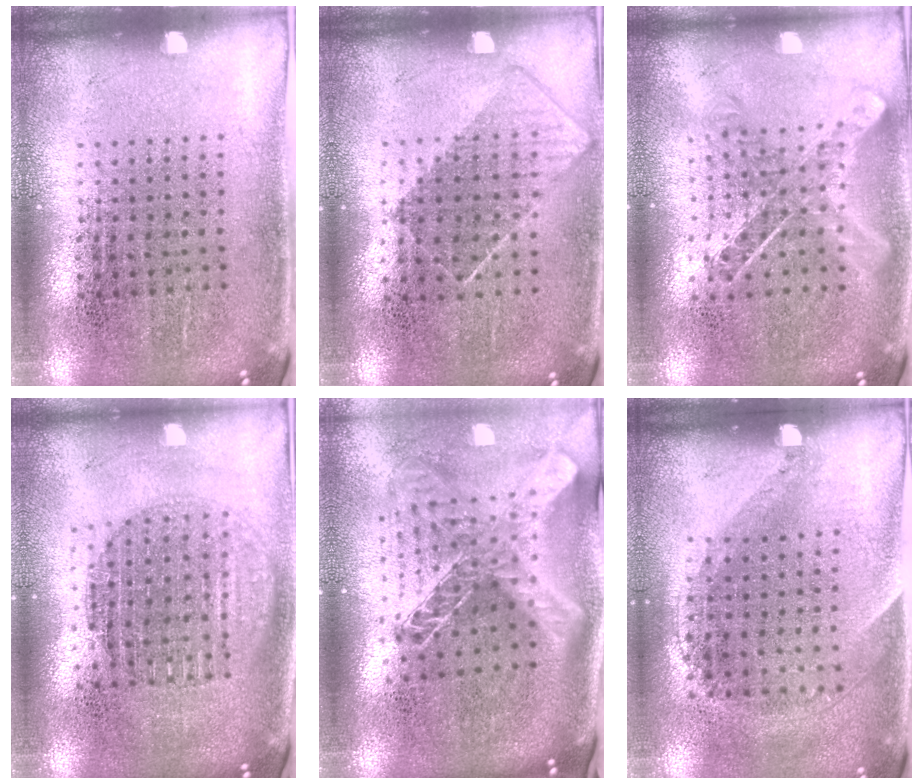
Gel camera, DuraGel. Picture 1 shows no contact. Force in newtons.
{"total": 0.8, "press": 0.7, "slide": 0.4}
{"total": 1.0, "press": 1.0, "slide": 0.1}
{"total": 1.7, "press": 1.5, "slide": 0.9}
{"total": 2.4, "press": 1.8, "slide": 1.6}
{"total": 1.4, "press": 1.0, "slide": 1.0}